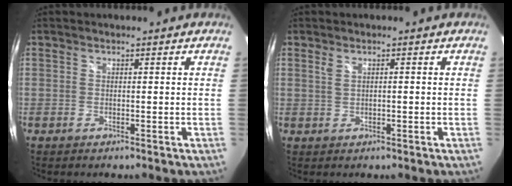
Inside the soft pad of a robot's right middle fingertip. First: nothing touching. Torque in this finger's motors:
{"motor_torque": [-0.02, -0.04, 0.00, 0.00]}